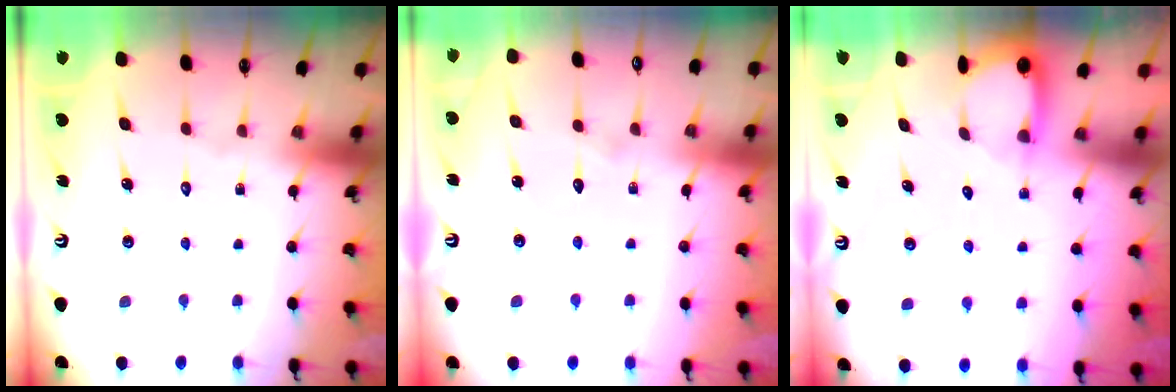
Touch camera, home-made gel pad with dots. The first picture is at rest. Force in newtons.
{"total": 3.8, "press": 3.8, "slide": 0.3}
{"total": 2.8, "press": 2.8, "slide": 0.3}